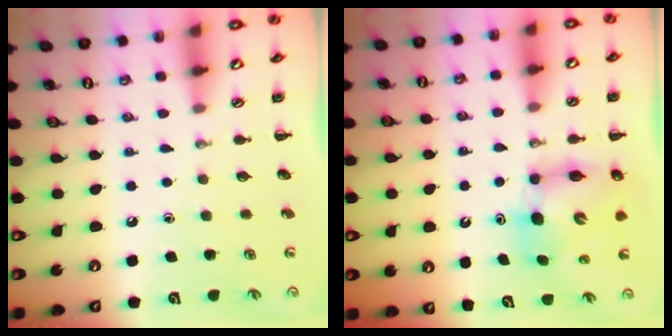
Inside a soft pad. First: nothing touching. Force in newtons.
{"total": 6.4, "press": 6.3, "slide": 0.9}